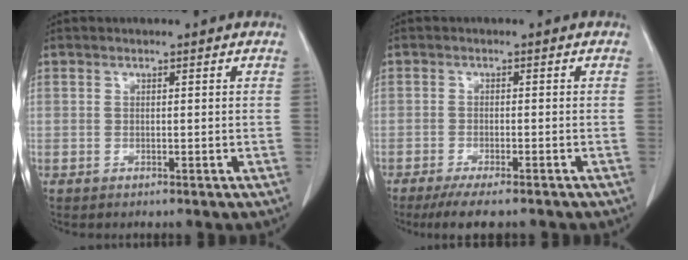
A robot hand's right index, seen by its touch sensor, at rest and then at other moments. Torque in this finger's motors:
{"motor_torque": [0.02, -0.04, 0.28, 0.07]}